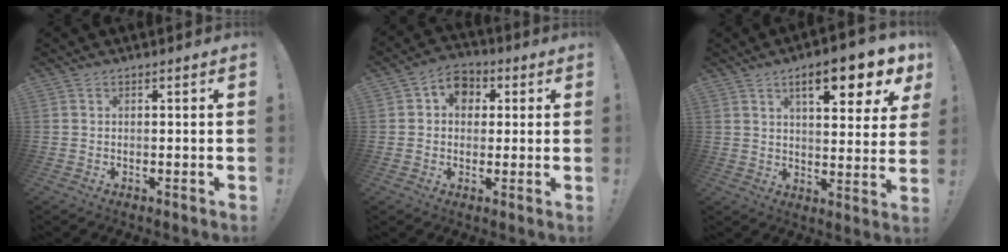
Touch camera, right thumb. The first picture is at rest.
{"total": 7.6, "force": [1.6, 6.4, 3.7], "torque": [-0.053, 0.005, 0.032]}
{"total": 12.3, "force": [6.4, 3.1, 10.0], "torque": [-0.141, -0.030, 0.098]}